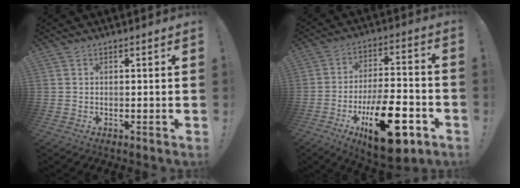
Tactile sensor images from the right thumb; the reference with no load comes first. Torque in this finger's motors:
{"motor_torque": [2.41, 2.60, 1.77, -0.99, 0.66]}